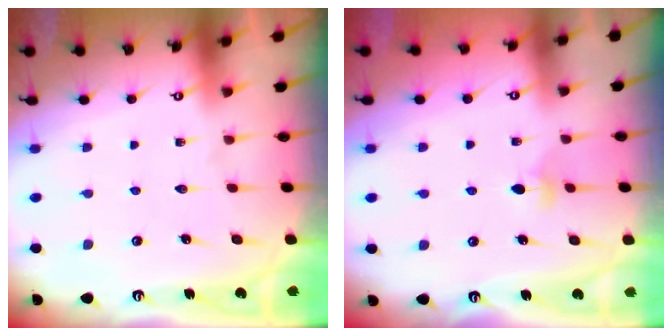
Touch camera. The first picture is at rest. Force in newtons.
{"total": 3.4, "press": 3.3, "slide": 0.7}